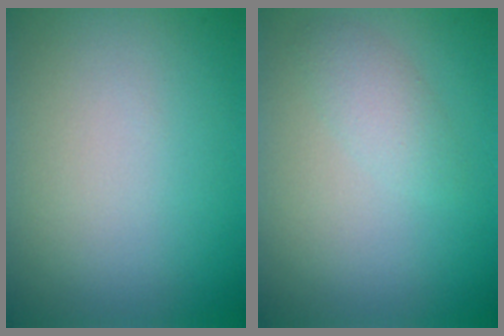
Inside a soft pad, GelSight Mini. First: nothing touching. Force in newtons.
{"total": 1.6, "press": 1.6, "slide": 0.0}